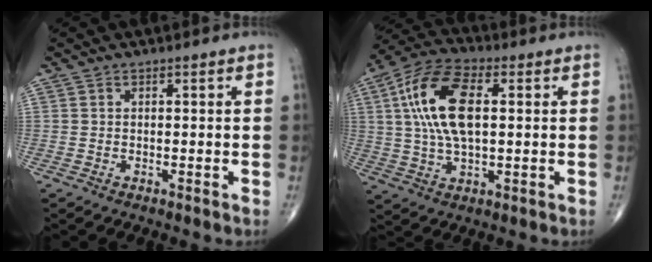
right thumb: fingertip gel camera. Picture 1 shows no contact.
{"total": 15.1, "force": [2.6, 7.2, 13.0], "torque": [-0.263, 0.015, 0.046]}